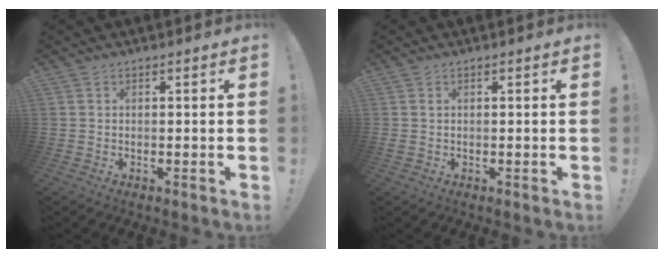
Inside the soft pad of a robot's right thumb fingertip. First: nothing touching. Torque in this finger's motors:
{"motor_torque": [0.00, 0.00, 0.03, -0.03, 0.00]}